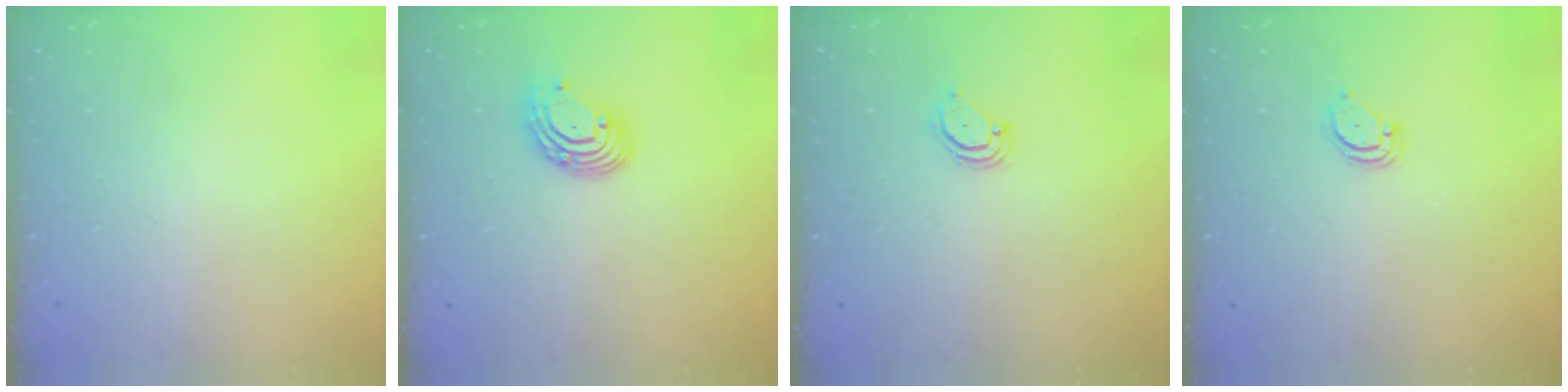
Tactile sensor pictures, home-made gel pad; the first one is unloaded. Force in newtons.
{"total": 7.3, "press": 7.3, "slide": 0.8}
{"total": 3.4, "press": 3.4, "slide": 0.2}
{"total": 2.4, "press": 2.4, "slide": 0.2}